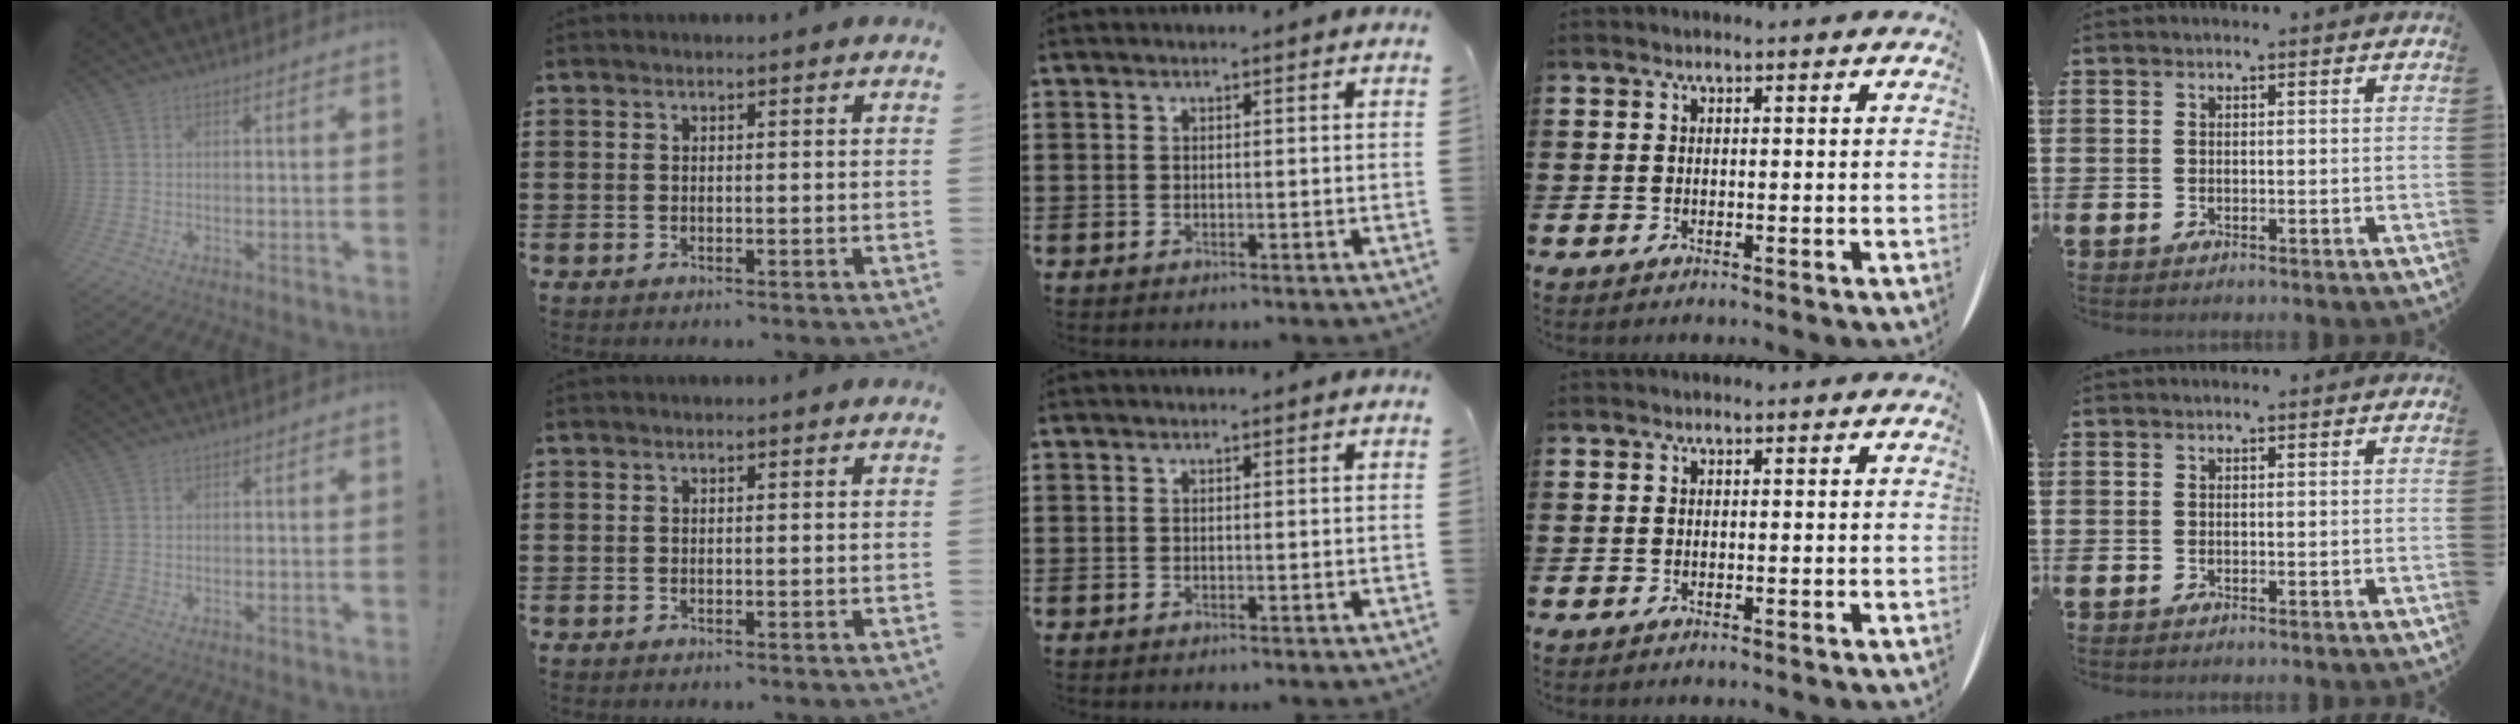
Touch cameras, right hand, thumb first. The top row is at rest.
{}